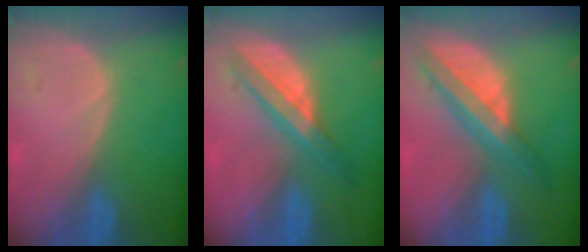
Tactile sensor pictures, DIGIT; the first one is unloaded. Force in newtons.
{"total": 5.8, "press": 5.8, "slide": 0.1}
{"total": 8.0, "press": 6.7, "slide": 4.3}